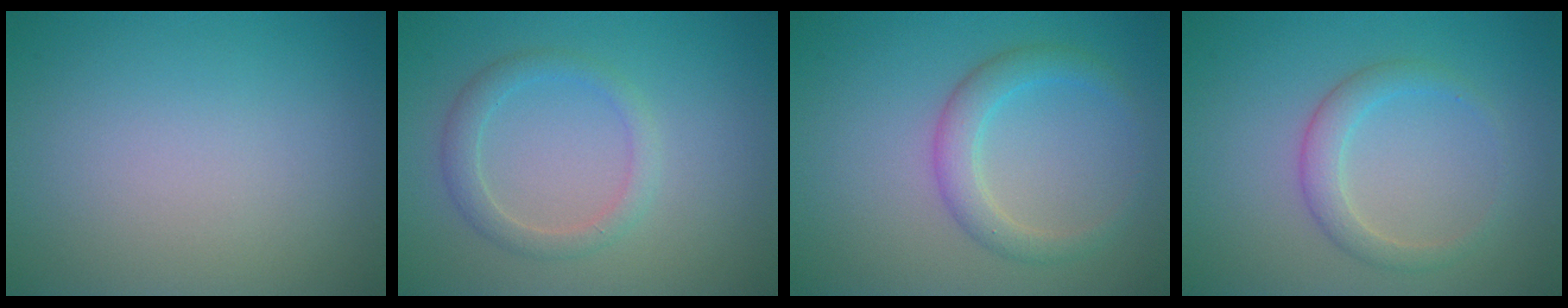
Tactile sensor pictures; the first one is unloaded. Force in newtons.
{"total": 2.2, "press": 2.2, "slide": 0.0}
{"total": 2.8, "press": 2.8, "slide": 0.1}
{"total": 2.3, "press": 2.3, "slide": 0.1}